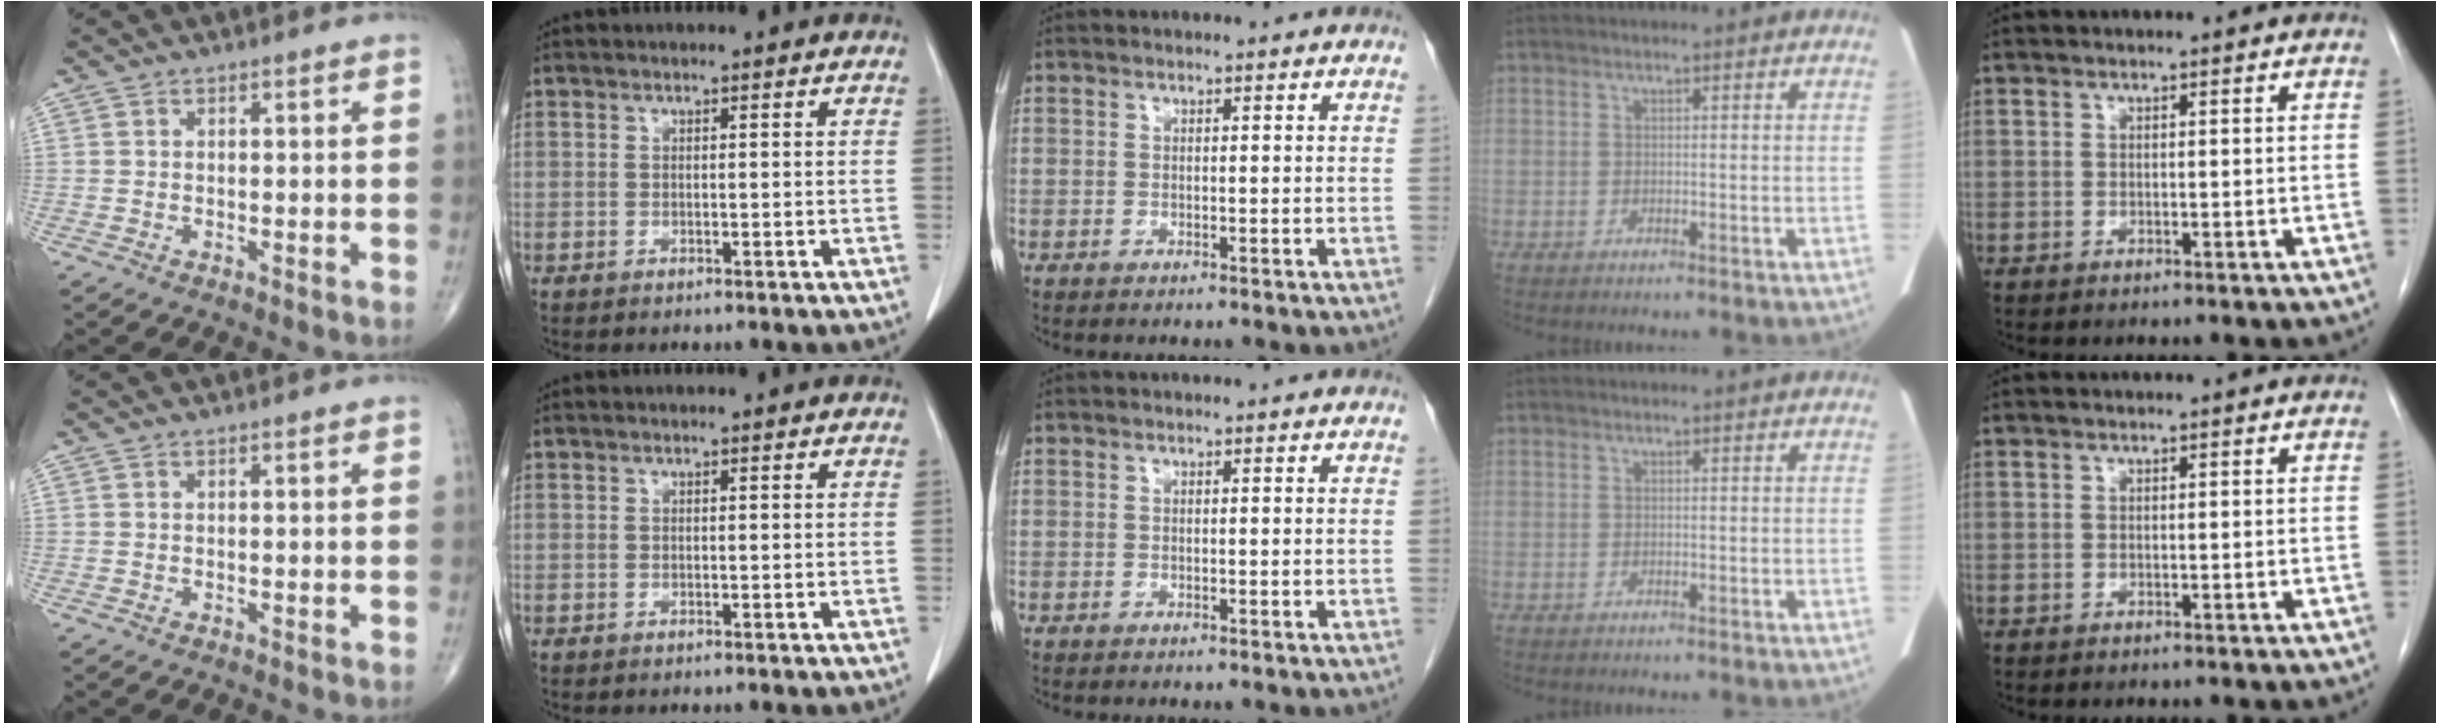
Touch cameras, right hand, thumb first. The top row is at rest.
{}